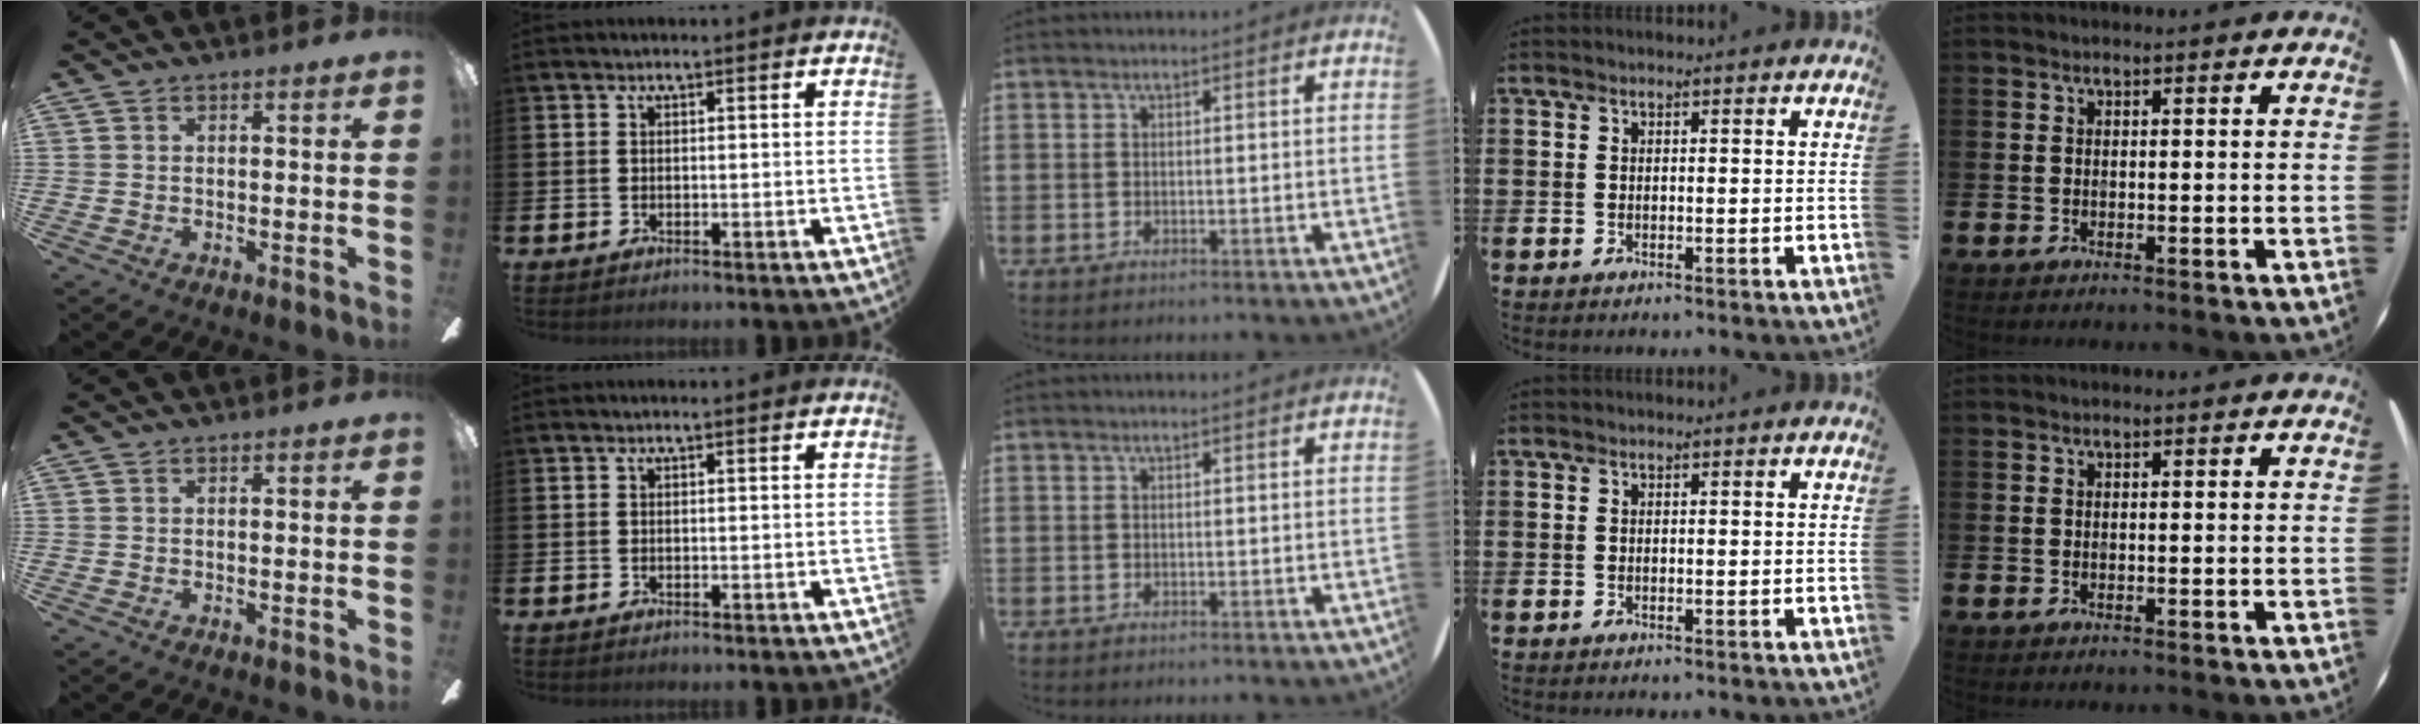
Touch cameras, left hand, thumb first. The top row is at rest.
{}